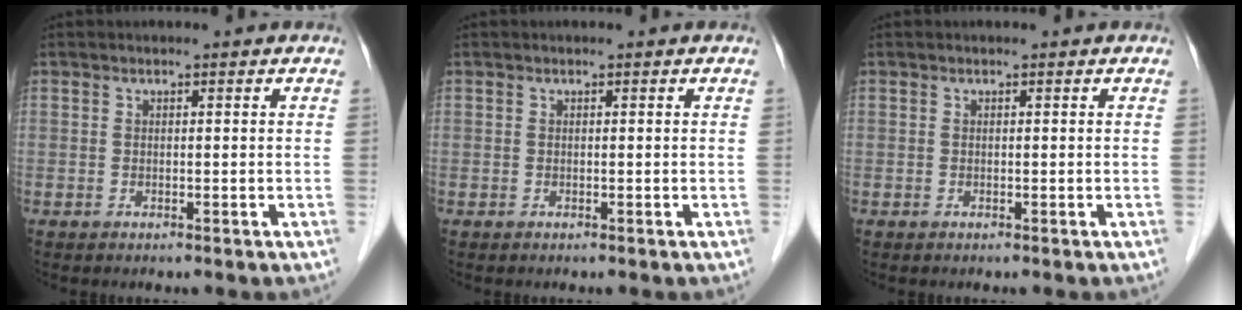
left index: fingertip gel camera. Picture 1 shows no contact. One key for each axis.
{"total": 0.0}
{"total": 0.0}